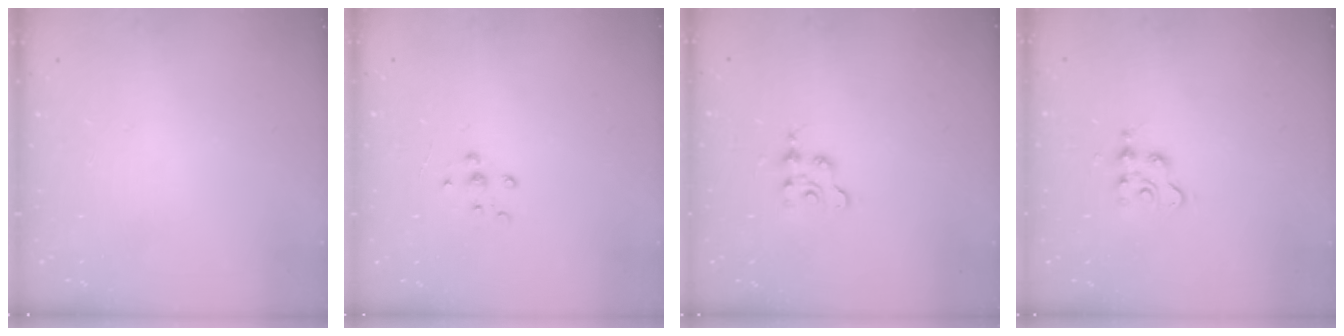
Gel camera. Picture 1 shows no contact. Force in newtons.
{"total": 6.8, "press": 6.8, "slide": 0.9}
{"total": 2.3, "press": 2.3, "slide": 0.3}
{"total": 3.0, "press": 3.0, "slide": 0.5}